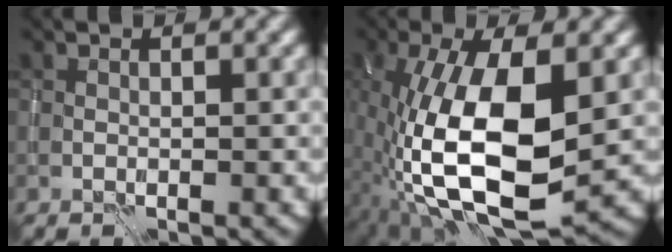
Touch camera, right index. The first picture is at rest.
{"total": 12.7, "force": [-2.2, 5.3, 11.4], "torque": [-0.230, -0.011, -0.043]}